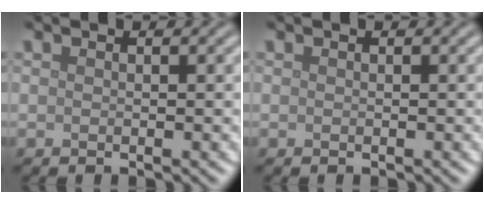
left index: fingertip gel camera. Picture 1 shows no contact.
{"total": 0.0}